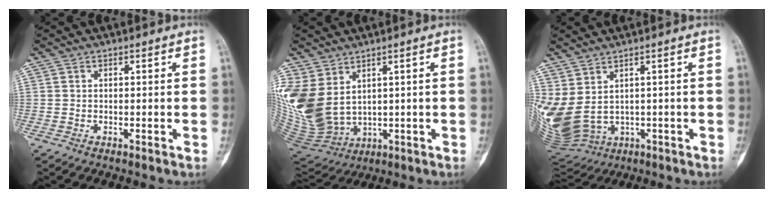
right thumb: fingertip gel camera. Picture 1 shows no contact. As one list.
[{"total": 15.1, "force": [4.0, 10.8, 9.8], "torque": [-0.230, -0.020, 0.115]}, {"total": 15.6, "force": [0.3, 10.7, 11.3], "torque": [-0.283, -0.006, 0.044]}]